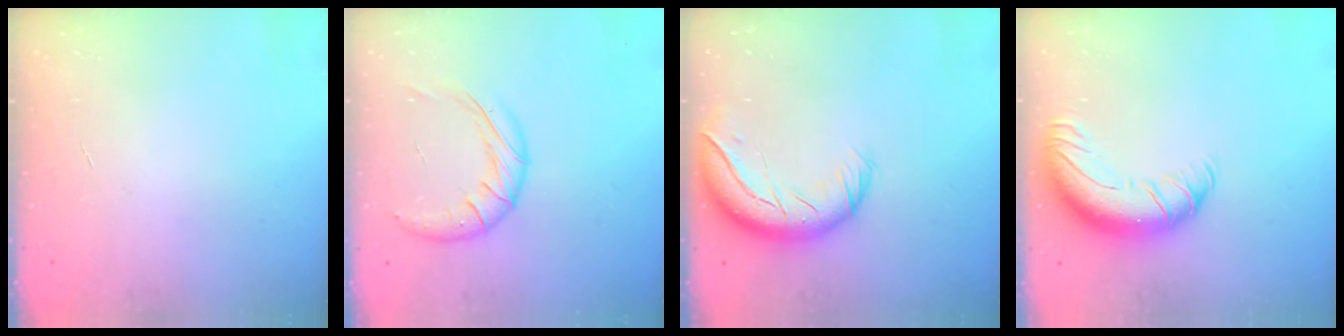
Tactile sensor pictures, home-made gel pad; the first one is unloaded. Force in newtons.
{"total": 10.5, "press": 10.5, "slide": 0.8}
{"total": 14.0, "press": 13.5, "slide": 3.7}
{"total": 13.4, "press": 13.0, "slide": 3.0}